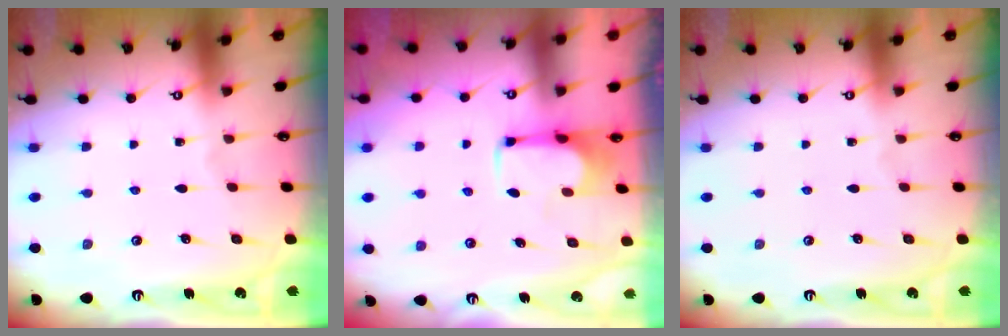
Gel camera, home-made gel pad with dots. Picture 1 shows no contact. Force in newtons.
{"total": 3.6, "press": 3.5, "slide": 0.8}
{"total": 0.0}